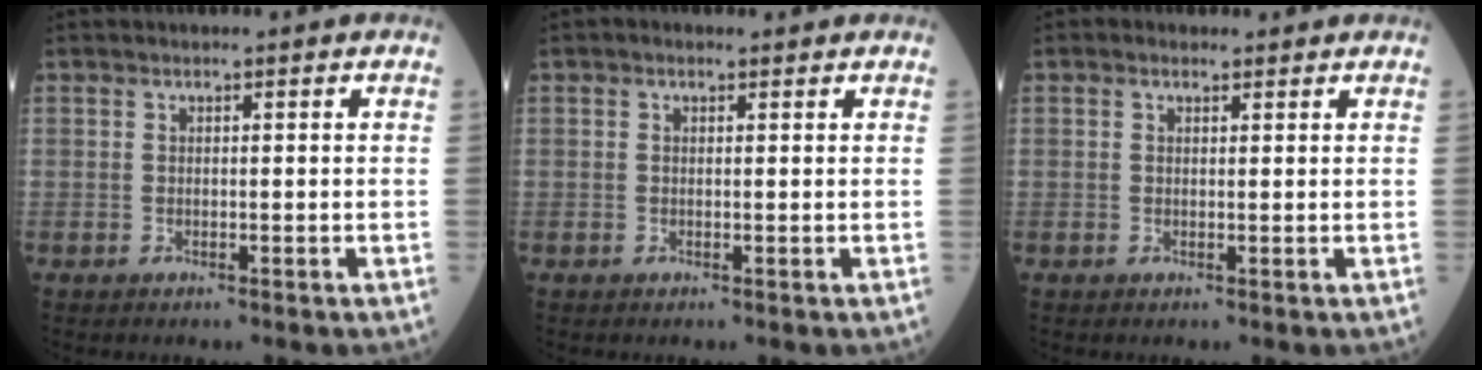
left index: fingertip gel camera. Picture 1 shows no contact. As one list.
[{"total": 0.6, "force": [-0.1, 0.6, 0.2], "torque": [-0.003, 0.004, -0.010]}, {"total": 0.9, "force": [0.2, 0.8, 0.3], "torque": [-0.010, 0.007, -0.003]}]